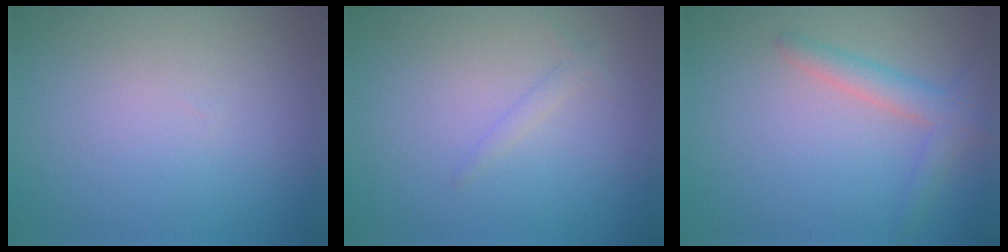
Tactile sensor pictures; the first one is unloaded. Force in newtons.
{"total": 0.9, "press": 0.9, "slide": 0.0}
{"total": 2.6, "press": 2.5, "slide": 0.1}